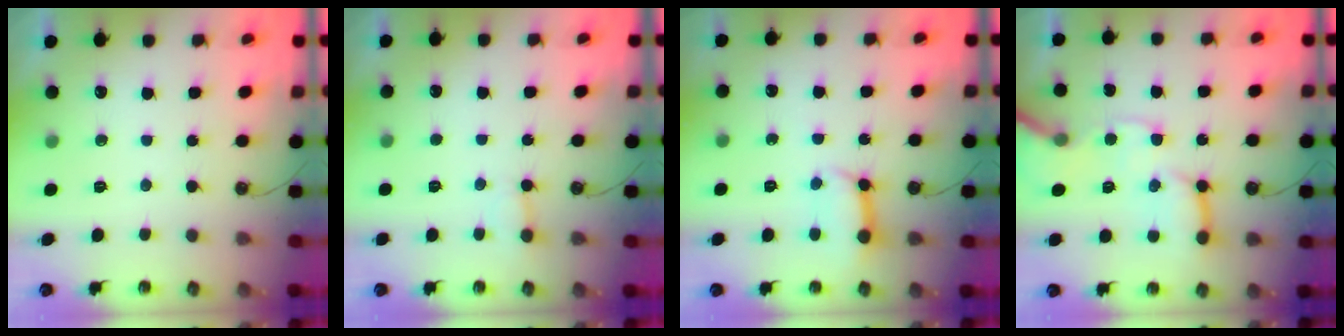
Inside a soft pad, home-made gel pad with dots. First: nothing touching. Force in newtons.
{"total": 4.3, "press": 4.3, "slide": 0.5}
{"total": 9.1, "press": 9.0, "slide": 1.2}
{"total": 15.0, "press": 14.9, "slide": 2.1}